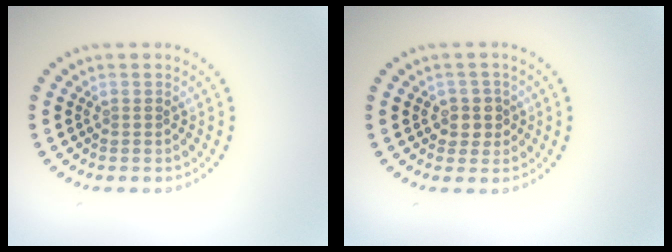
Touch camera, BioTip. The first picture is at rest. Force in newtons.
{"total": 2.0, "press": 1.8, "slide": 1.0}